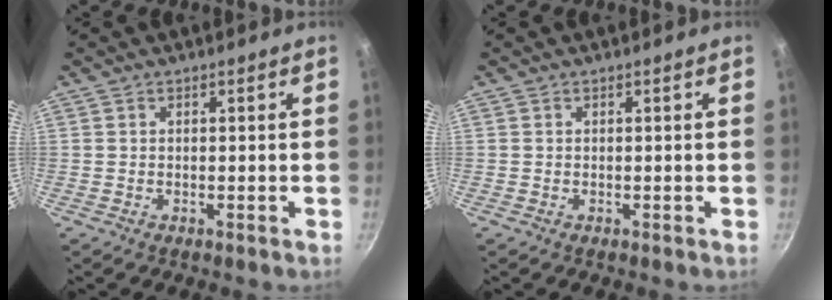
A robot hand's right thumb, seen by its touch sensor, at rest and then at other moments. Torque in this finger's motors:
{"motor_torque": [-0.06, 0.16, 0.00, -0.16, 0.02]}